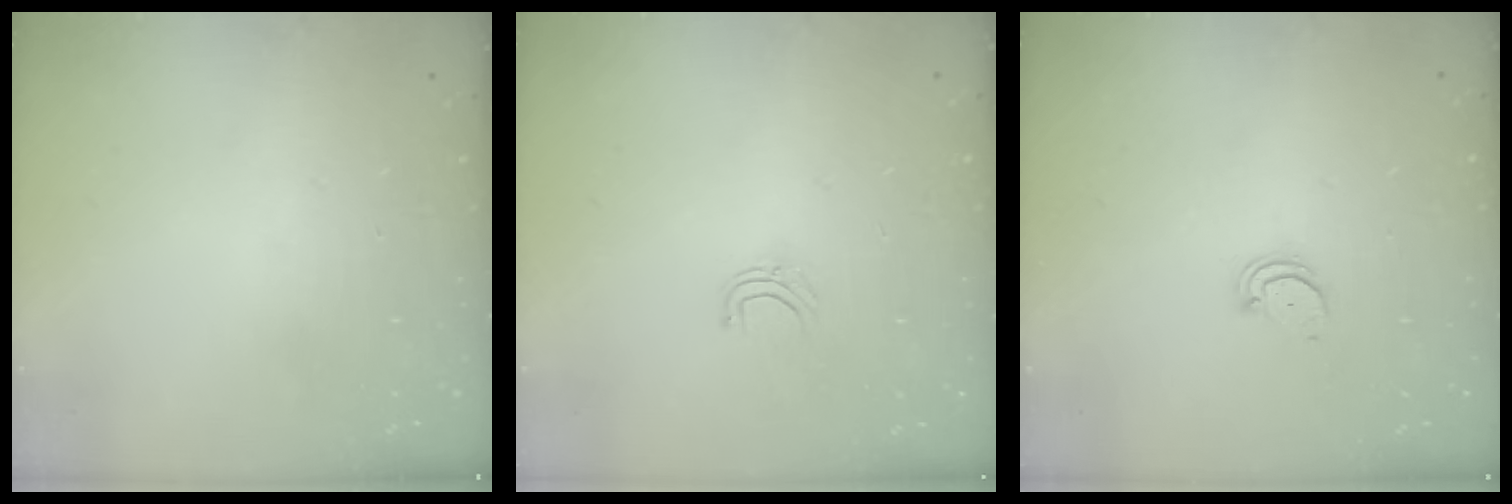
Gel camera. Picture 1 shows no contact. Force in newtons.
{"total": 3.8, "press": 3.8, "slide": 0.2}
{"total": 1.5, "press": 1.5, "slide": 0.2}